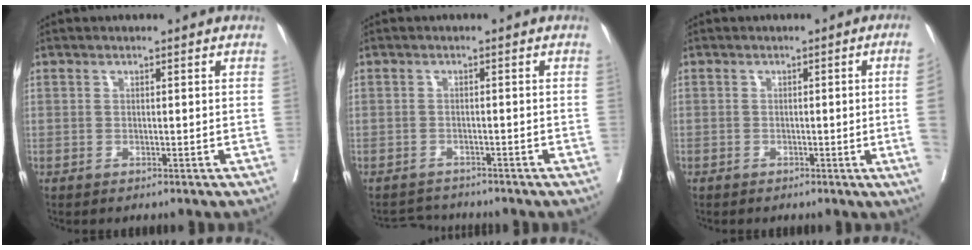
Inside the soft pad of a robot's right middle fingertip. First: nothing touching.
{"total": 2.8, "force": [-2.8, 0.2, -0.5], "torque": [0.006, -0.012, -0.046]}
{"total": 4.8, "force": [-0.7, -1.7, 4.4], "torque": [-0.047, -0.009, -0.009]}